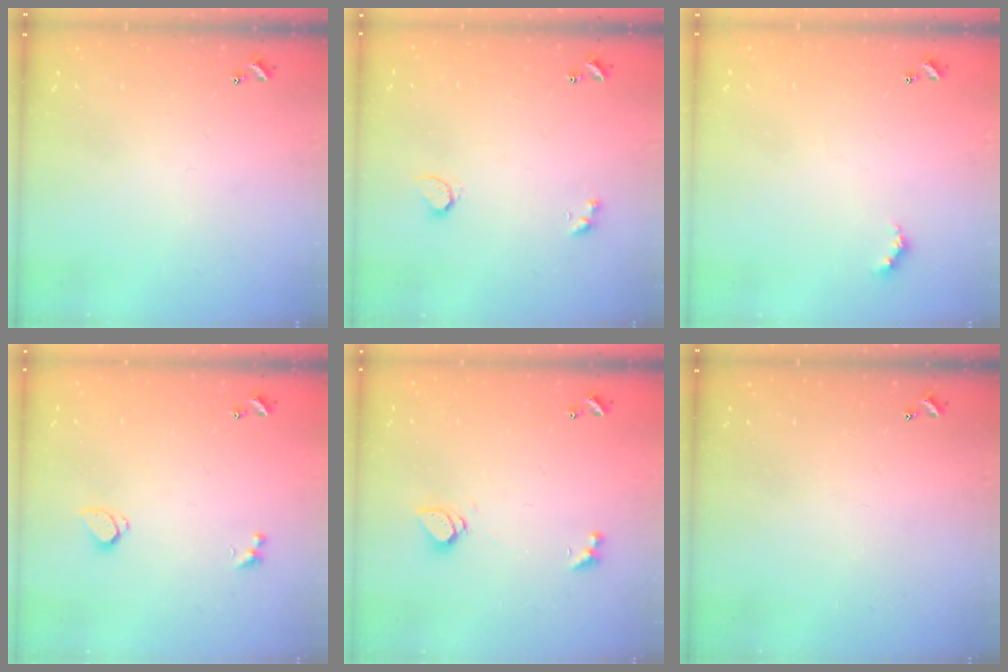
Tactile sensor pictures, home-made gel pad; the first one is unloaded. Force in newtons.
{"total": 2.3, "press": 2.3, "slide": 0.5}
{"total": 3.4, "press": 3.3, "slide": 0.6}
{"total": 0.8, "press": 0.6, "slide": 0.4}
{"total": 1.2, "press": 1.1, "slide": 0.5}
{"total": 0.0}